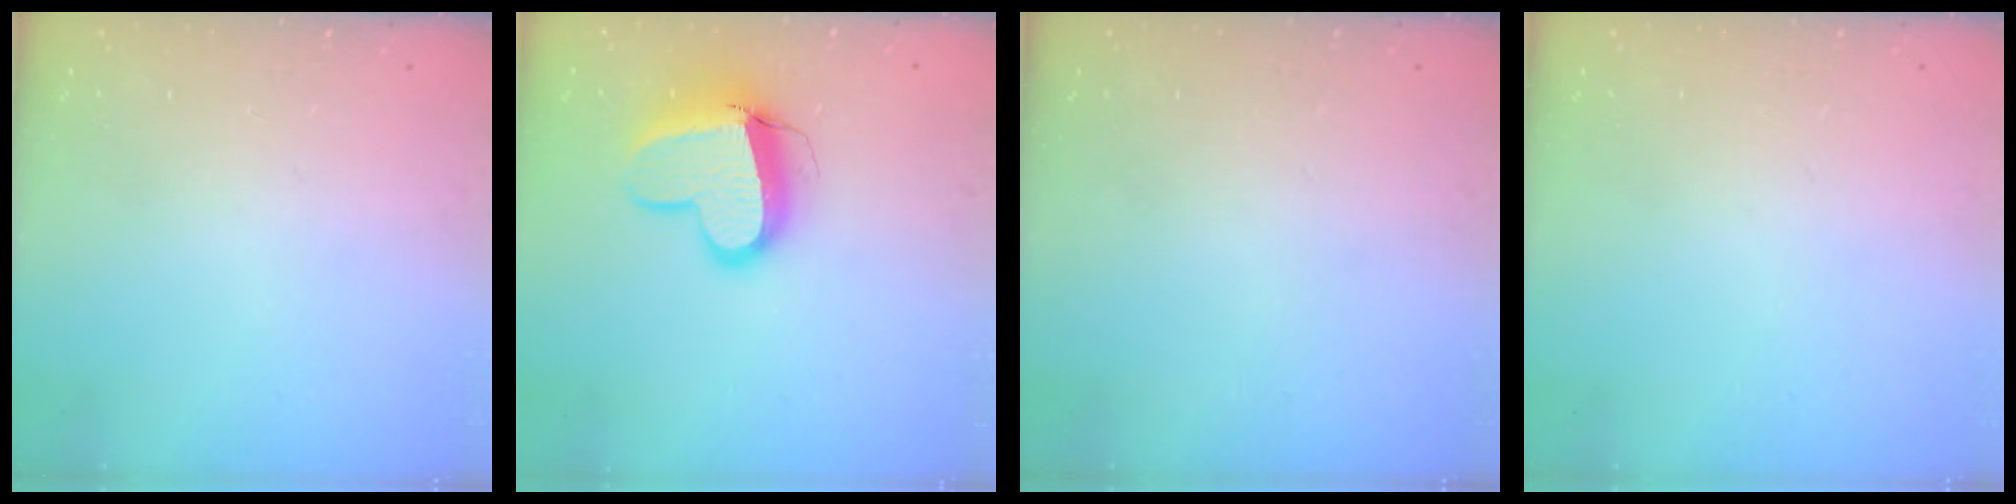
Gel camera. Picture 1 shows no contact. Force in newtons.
{"total": 13.6, "press": 13.5, "slide": 1.7}
{"total": 0.0}
{"total": 0.0}